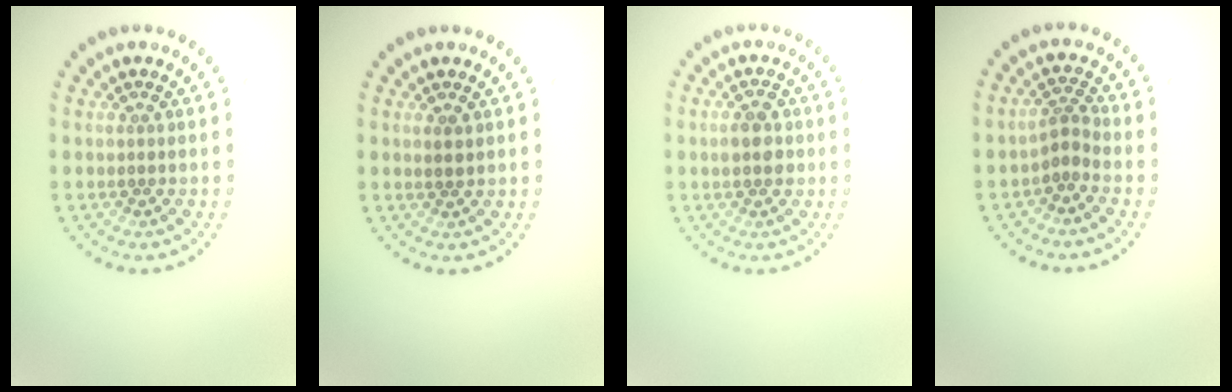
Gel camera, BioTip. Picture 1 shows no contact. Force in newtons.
{"total": 0.9, "press": 0.9, "slide": 0.4}
{"total": 2.6, "press": 2.6, "slide": 0.1}
{"total": 1.9, "press": 1.2, "slide": 1.5}